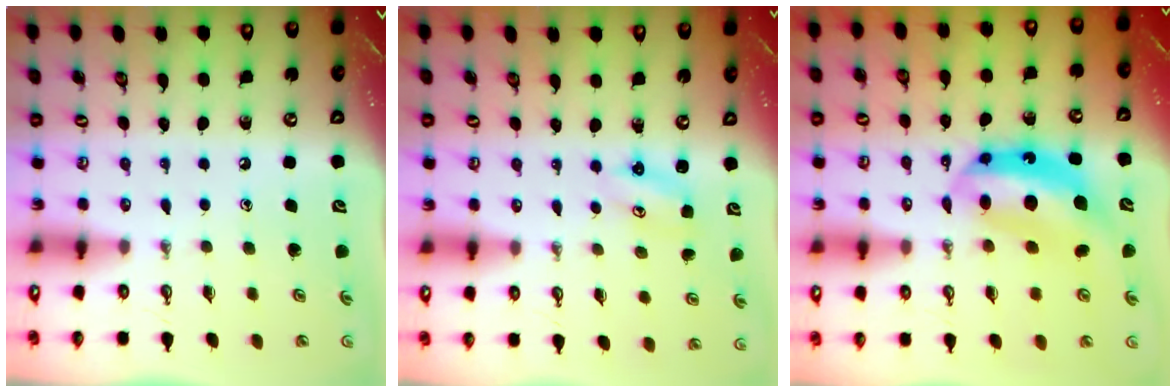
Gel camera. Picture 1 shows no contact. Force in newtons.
{"total": 3.5, "press": 3.5, "slide": 0.4}
{"total": 11.9, "press": 11.8, "slide": 1.7}